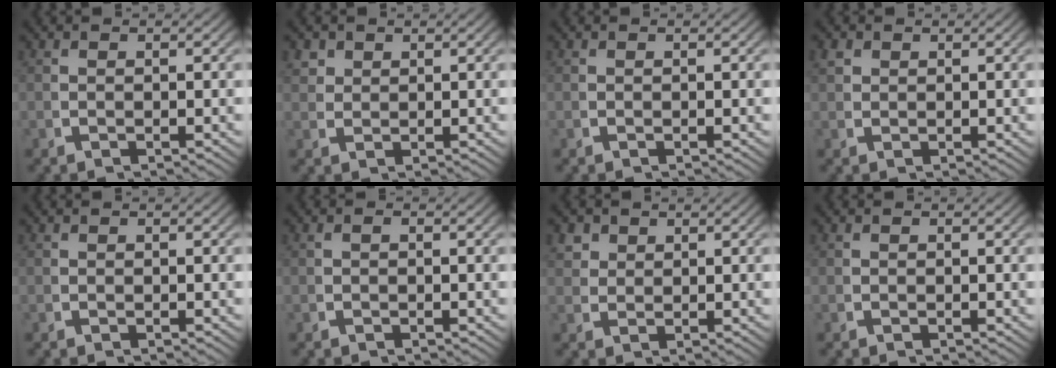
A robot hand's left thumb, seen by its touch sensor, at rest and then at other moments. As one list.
[{"total": 2.0, "force": [1.4, 1.3, 0.7], "torque": [-0.017, -0.004, 0.035]}, {"total": 0.0}, {"total": 1.2, "force": [0.9, 0.8, 0.4], "torque": [-0.013, -0.005, 0.024]}, {"total": 0.0}, {"total": 0.0}, {"total": 2.6, "force": [1.6, 1.8, 1.0], "torque": [-0.026, -0.006, 0.038]}, {"total": 0.0}]